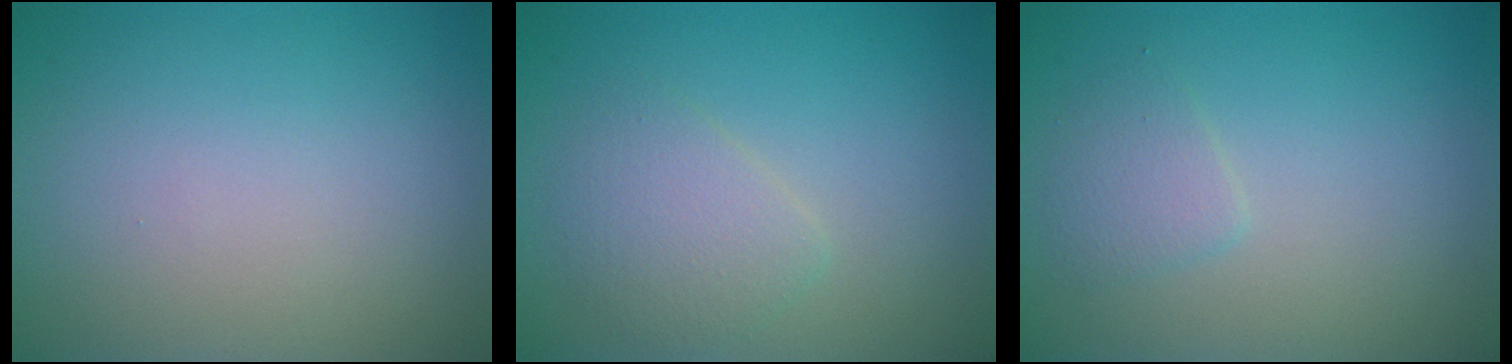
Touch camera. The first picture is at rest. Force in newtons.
{"total": 2.6, "press": 2.6, "slide": 0.0}
{"total": 1.6, "press": 1.6, "slide": 0.1}